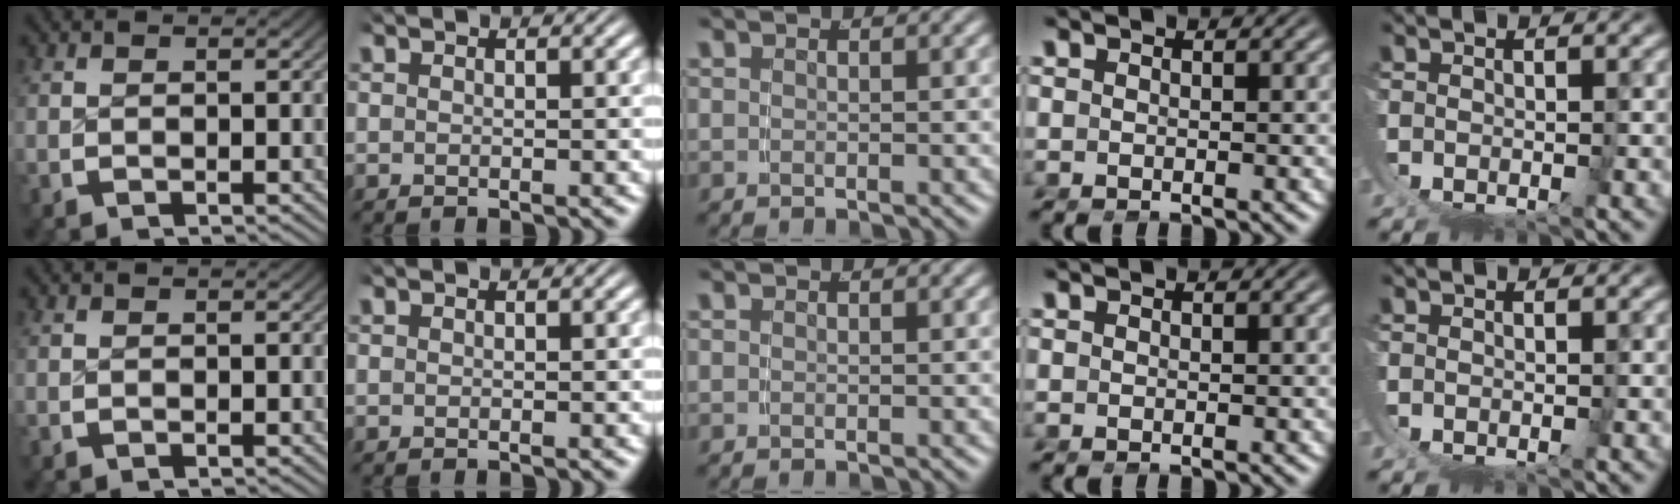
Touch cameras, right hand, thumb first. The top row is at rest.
{}